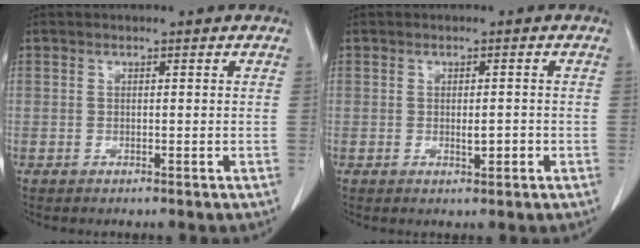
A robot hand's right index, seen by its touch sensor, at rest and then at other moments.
{"total": 2.0, "force": [-0.6, 0.7, 1.8], "torque": [-0.031, -0.001, -0.006]}